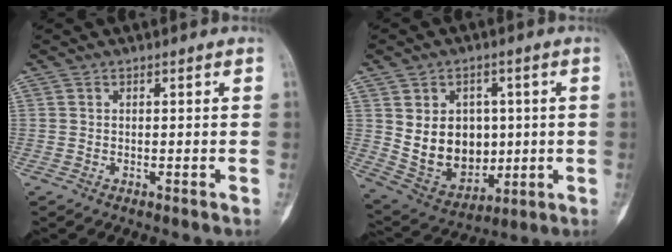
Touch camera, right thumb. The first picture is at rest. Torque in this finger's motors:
{"motor_torque": [-0.19, 1.26, 0.86, 0.70, 0.24]}